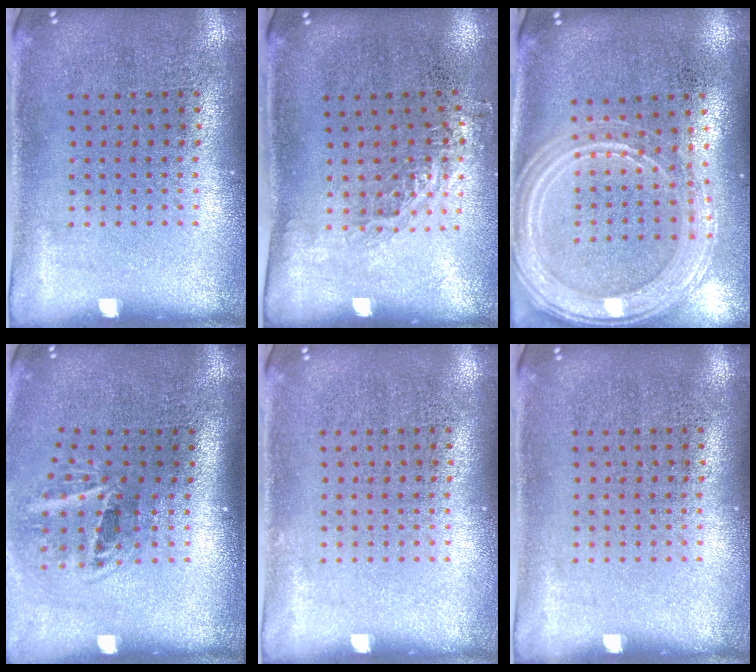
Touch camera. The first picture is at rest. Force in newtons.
{"total": 0.8, "press": 0.8, "slide": 0.3}
{"total": 2.1, "press": 1.9, "slide": 0.9}
{"total": 2.0, "press": 1.2, "slide": 1.6}
{"total": 0.0}
{"total": 0.0}